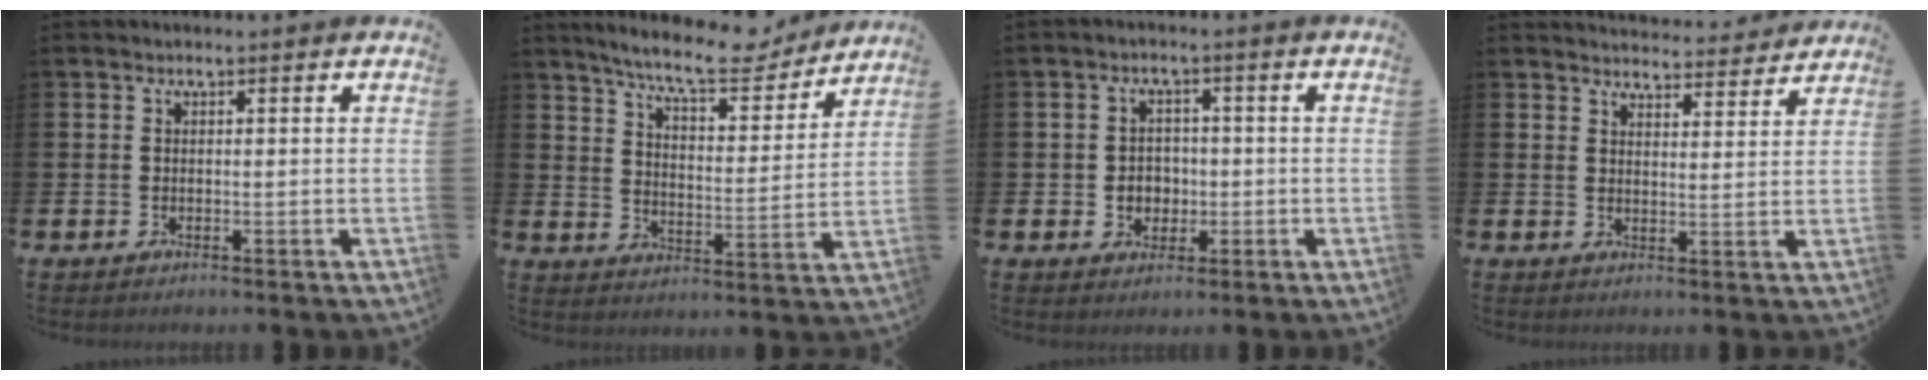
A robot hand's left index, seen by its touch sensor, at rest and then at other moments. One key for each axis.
{"total": 9.7, "fx": 8.8, "fy": 1.6, "fz": 3.6, "tx": -0.091, "ty": -0.046, "tz": 0.154}
{"total": 3.0, "fx": -0.2, "fy": 2.9, "fz": 1.0, "tx": -0.010, "ty": -0.001, "tz": -0.015}
{"total": 4.3, "fx": 4.3, "fy": 0.6, "fz": 0.1, "tx": -0.003, "ty": -0.031, "tz": 0.076}